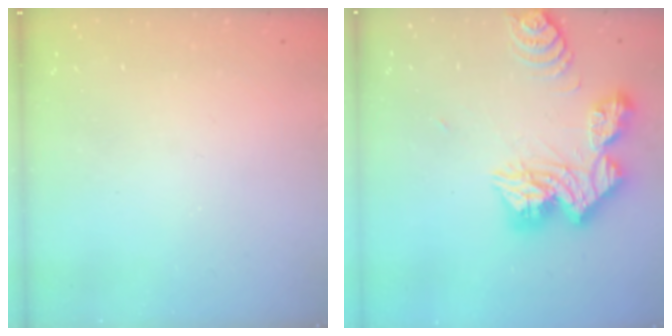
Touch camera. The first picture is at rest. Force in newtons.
{"total": 19.6, "press": 19.5, "slide": 1.9}